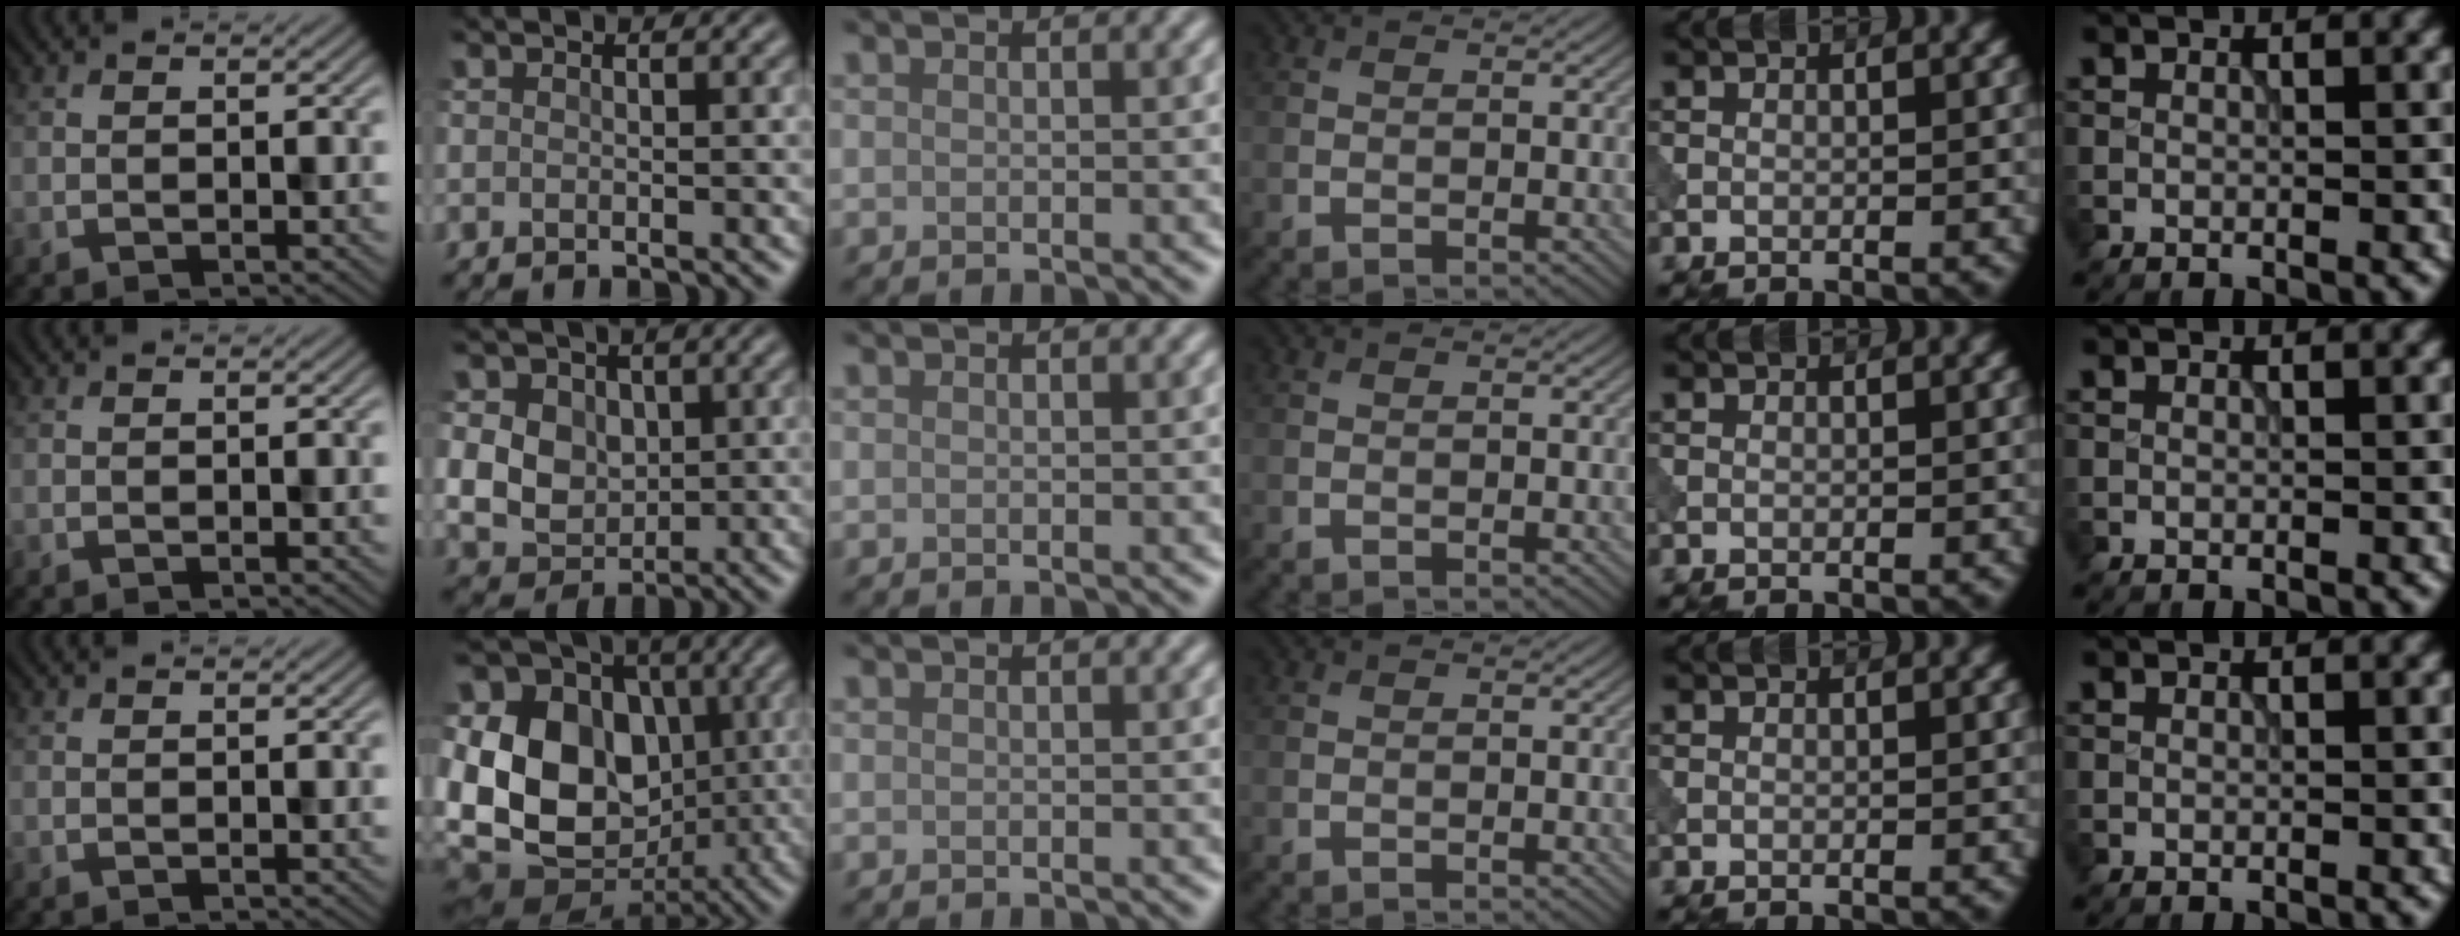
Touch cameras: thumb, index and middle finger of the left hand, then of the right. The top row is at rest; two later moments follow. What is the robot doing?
{"motion": "press", "object": "tv remote"}